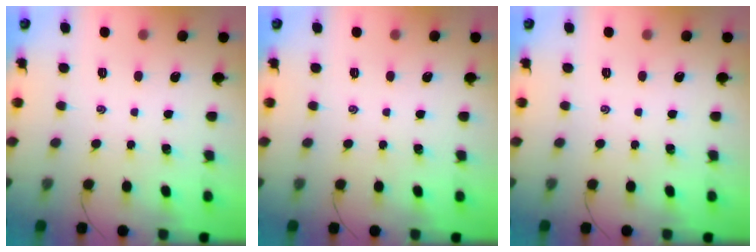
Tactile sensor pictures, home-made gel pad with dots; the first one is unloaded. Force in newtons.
{"total": 0.0}
{"total": 0.0}